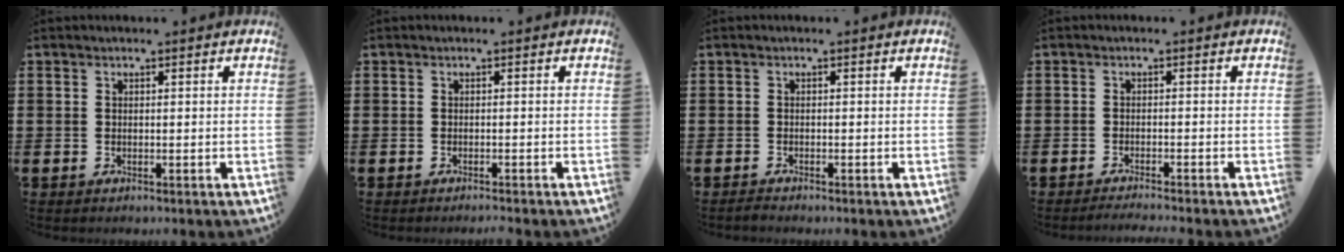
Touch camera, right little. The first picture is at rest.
{"total": 0.5, "force": [-0.5, -0.1, 0.1], "torque": [0.000, -0.002, -0.011]}
{"total": 0.6, "force": [-0.6, 0.1, 0.2], "torque": [-0.005, -0.002, -0.012]}
{"total": 1.2, "force": [-1.1, -0.3, 0.3], "torque": [-0.003, -0.001, -0.022]}